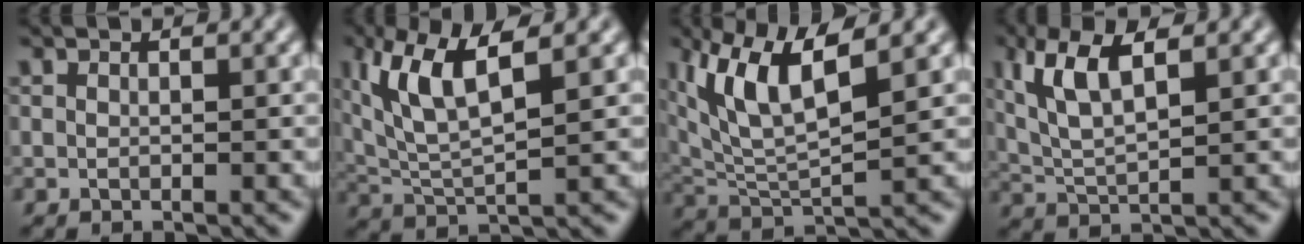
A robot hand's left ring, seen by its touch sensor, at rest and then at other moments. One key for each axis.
{"total": 6.8, "fx": 2.2, "fy": 2.5, "fz": 5.9, "tx": -0.129, "ty": 0.010, "tz": 0.042}
{"total": 7.3, "fx": 3.0, "fy": 2.5, "fz": 6.2, "tx": -0.135, "ty": 0.007, "tz": 0.056}
{"total": 5.9, "fx": 2.0, "fy": 2.4, "fz": 5.0, "tx": -0.106, "ty": 0.014, "tz": 0.038}